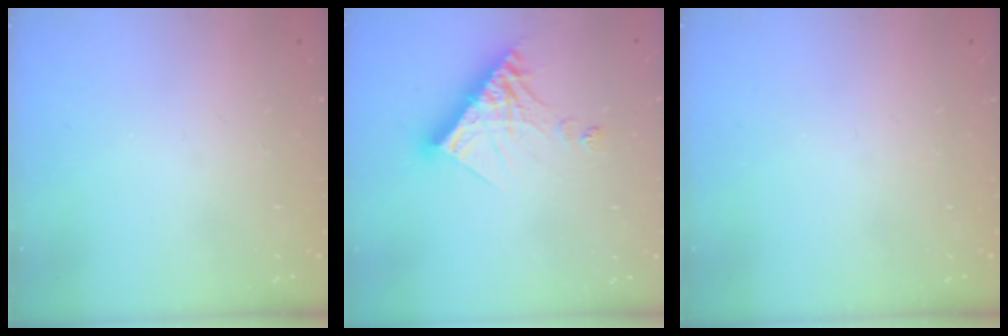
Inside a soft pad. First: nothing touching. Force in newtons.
{"total": 12.7, "press": 12.6, "slide": 1.2}
{"total": 0.0}